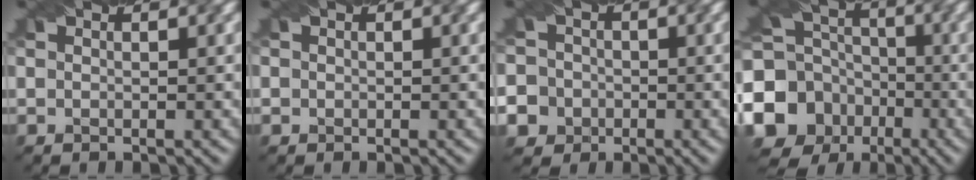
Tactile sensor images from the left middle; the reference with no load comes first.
{"total": 0.7, "force": [0.2, 0.6, 0.3], "torque": [-0.009, 0.013, -0.005]}
{"total": 8.6, "force": [-2.9, 7.9, 1.9], "torque": [-0.050, 0.013, -0.072]}
{"total": 15.2, "force": [-5.0, 13.2, 5.7], "torque": [-0.137, -0.023, -0.113]}